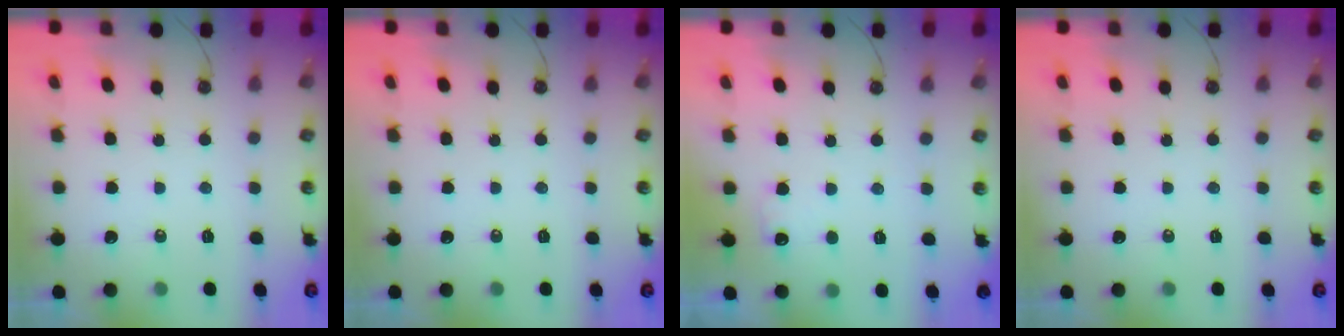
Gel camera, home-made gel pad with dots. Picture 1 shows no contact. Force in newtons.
{"total": 0.0}
{"total": 5.2, "press": 5.1, "slide": 1.2}
{"total": 0.0}